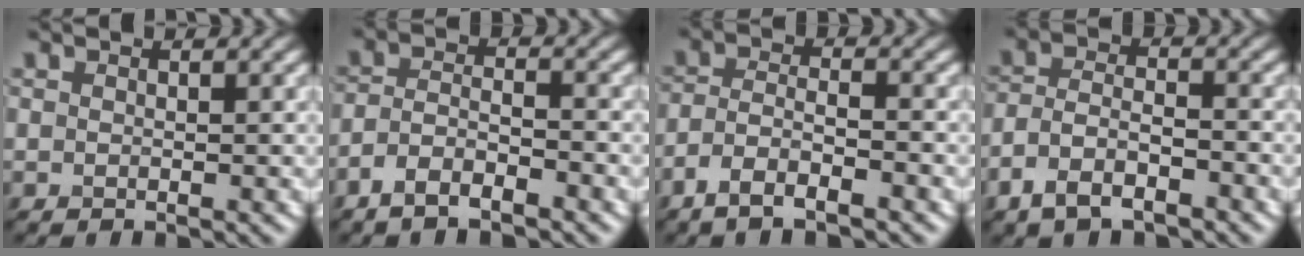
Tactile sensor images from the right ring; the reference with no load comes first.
{"total": 3.4, "force": [-2.5, 1.0, 2.1], "torque": [-0.044, 0.004, -0.056]}
{"total": 3.9, "force": [-2.7, 1.0, 2.6], "torque": [-0.053, 0.002, -0.058]}
{"total": 4.5, "force": [-2.9, 2.0, 2.8], "torque": [-0.052, 0.002, -0.063]}